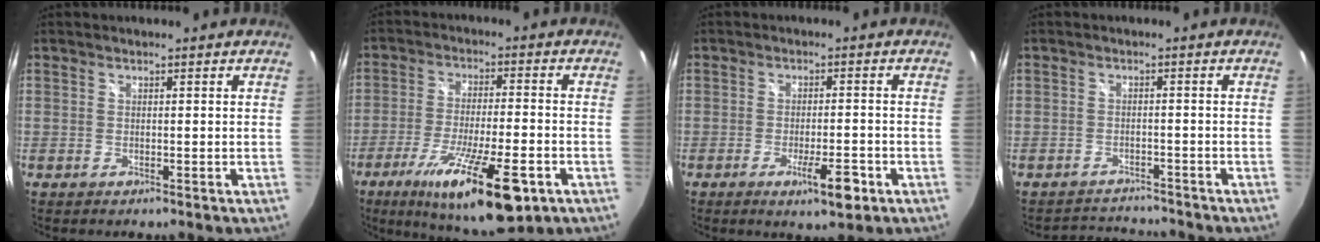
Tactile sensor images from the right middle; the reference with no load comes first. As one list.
[{"total": 18.9, "force": [-10.1, 4.6, 15.4], "torque": [-0.279, -0.049, -0.160]}, {"total": 6.0, "force": [-3.1, 1.3, 4.9], "torque": [-0.089, -0.011, -0.045]}, {"total": 4.0, "force": [-3.9, 0.6, -0.6], "torque": [0.001, 0.020, -0.067]}]